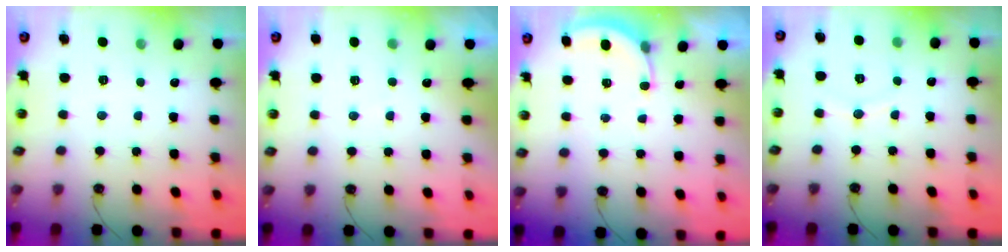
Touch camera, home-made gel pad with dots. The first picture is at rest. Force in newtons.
{"total": 2.8, "press": 2.7, "slide": 0.3}
{"total": 2.4, "press": 2.4, "slide": 0.5}
{"total": 5.2, "press": 5.2, "slide": 0.6}